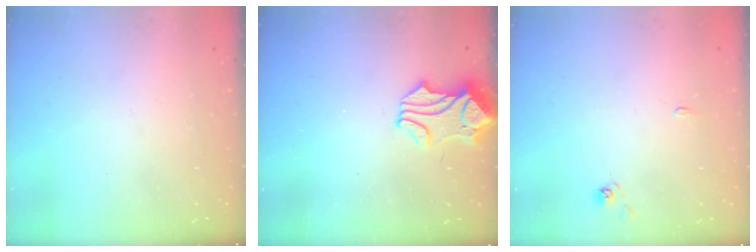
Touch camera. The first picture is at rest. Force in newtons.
{"total": 1.7, "press": 1.2, "slide": 1.1}
{"total": 1.7, "press": 1.7, "slide": 0.3}